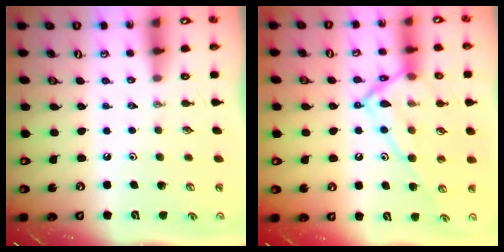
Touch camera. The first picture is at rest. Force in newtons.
{"total": 15.8, "press": 15.8, "slide": 1.0}